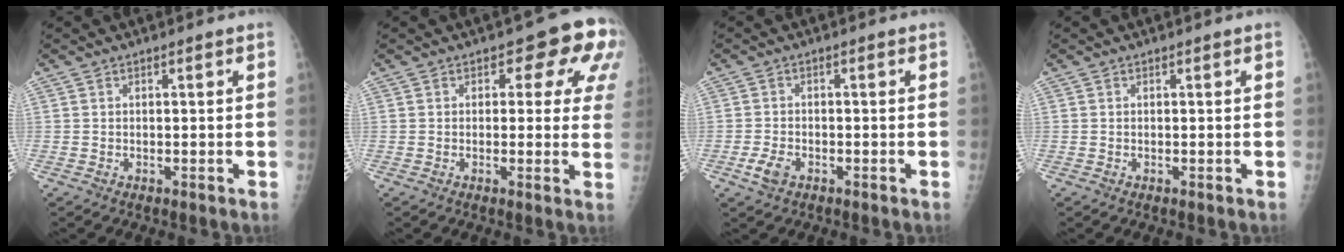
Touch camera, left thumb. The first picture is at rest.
{"total": 9.8, "force": [3.7, 5.2, 7.4], "torque": [-0.028, -0.004, 0.032]}
{"total": 3.3, "force": [-1.8, 2.0, 1.8], "torque": [-0.037, 0.003, -0.031]}
{"total": 0.0}